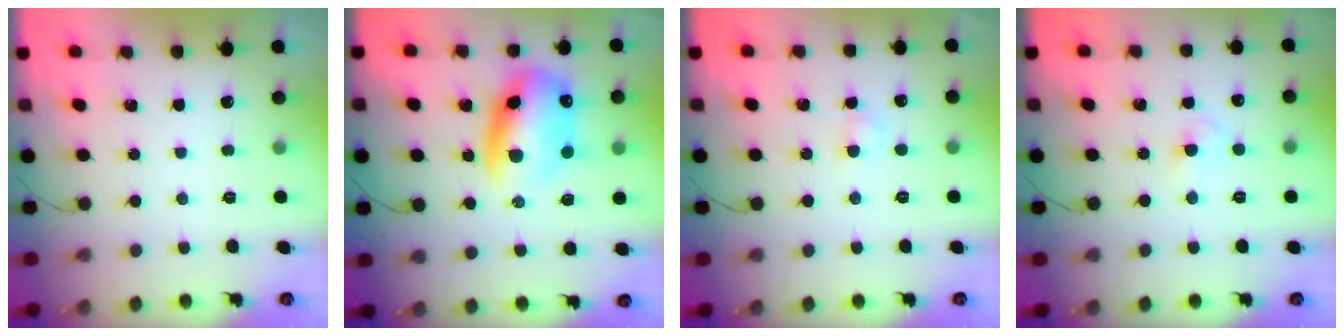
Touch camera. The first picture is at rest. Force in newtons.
{"total": 14.0, "press": 13.6, "slide": 3.4}
{"total": 2.1, "press": 1.8, "slide": 1.0}
{"total": 2.2, "press": 2.0, "slide": 0.9}